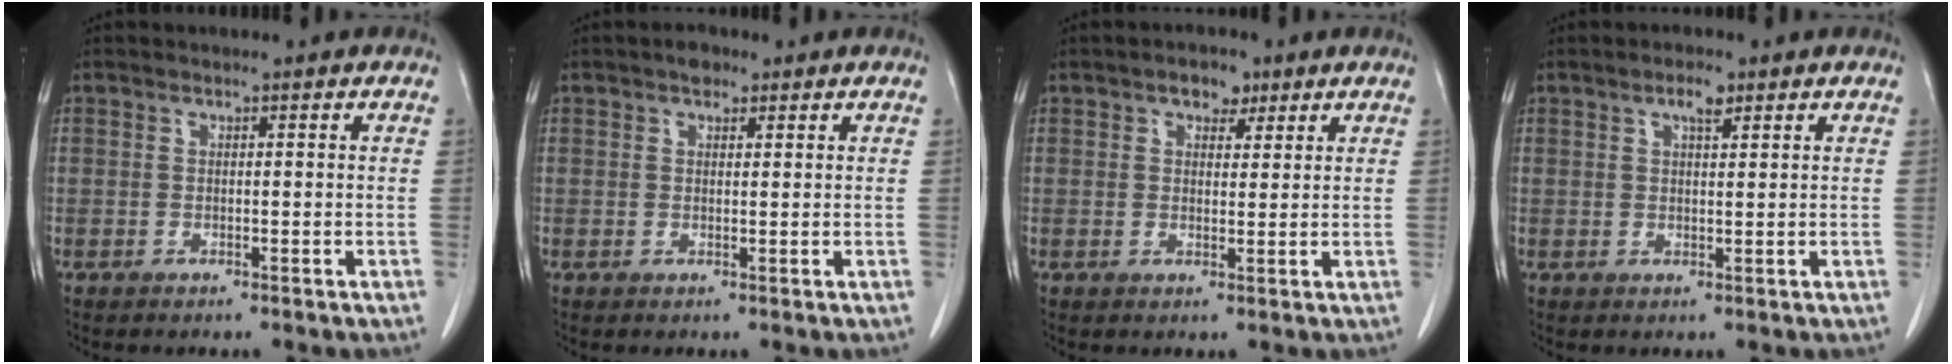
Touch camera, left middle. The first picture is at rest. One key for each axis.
{"total": 1.8, "fx": 1.2, "fy": 1.0, "fz": 0.9, "tx": -0.017, "ty": 0.005, "tz": 0.017}
{"total": 3.2, "fx": 1.9, "fy": 1.9, "fz": 1.7, "tx": -0.025, "ty": 0.008, "tz": 0.029}
{"total": 2.5, "fx": 1.5, "fy": 0.7, "fz": 1.8, "tx": -0.035, "ty": 0.001, "tz": 0.025}